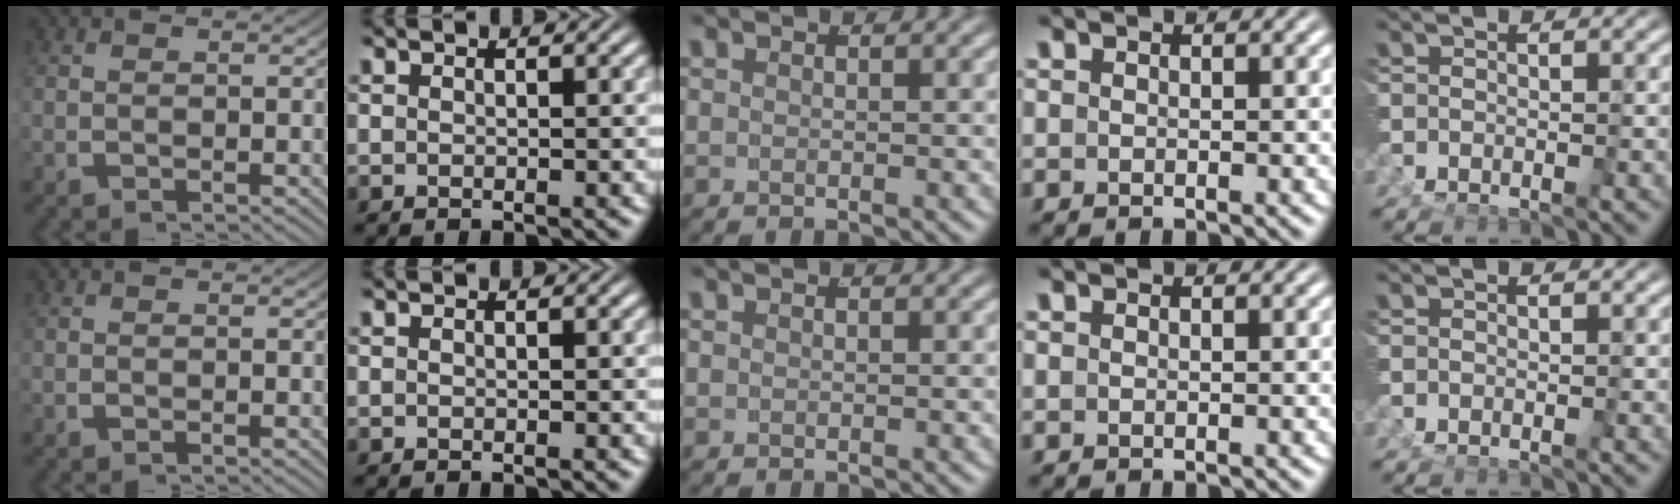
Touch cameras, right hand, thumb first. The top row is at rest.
{}